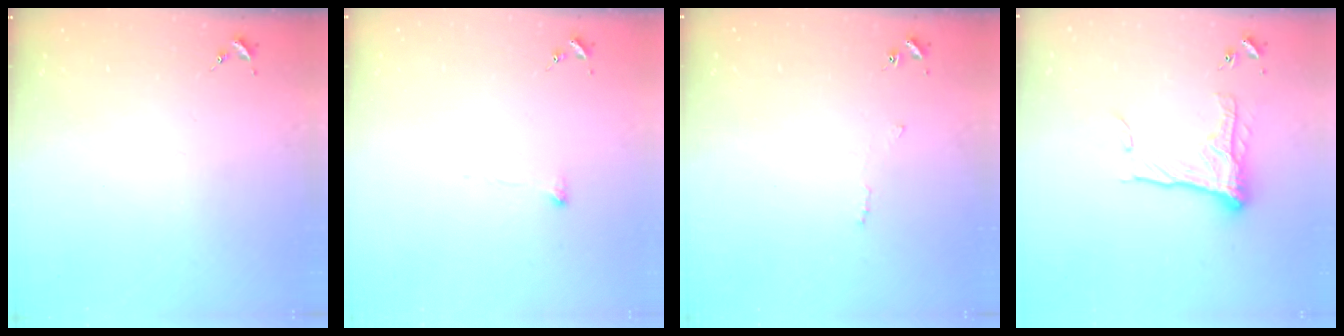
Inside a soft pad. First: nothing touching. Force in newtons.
{"total": 4.6, "press": 4.6, "slide": 0.6}
{"total": 2.9, "press": 2.9, "slide": 0.5}
{"total": 14.6, "press": 14.5, "slide": 1.0}